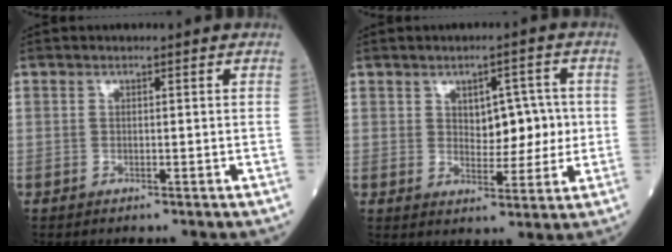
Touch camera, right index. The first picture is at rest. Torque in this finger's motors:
{"motor_torque": [0.03, -0.13, 0.05, 0.01]}